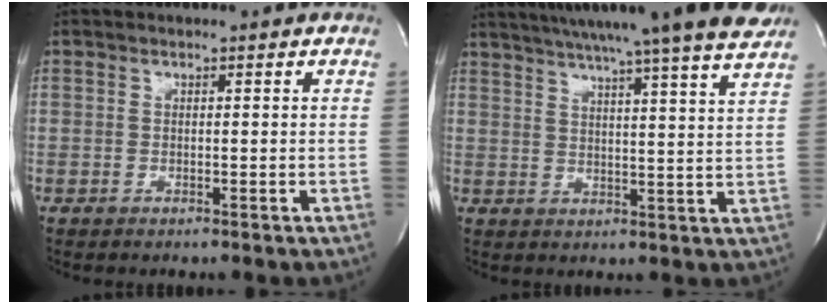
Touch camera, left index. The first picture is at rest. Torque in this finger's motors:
{"motor_torque": [0.20, -0.31, 0.87, 0.20]}